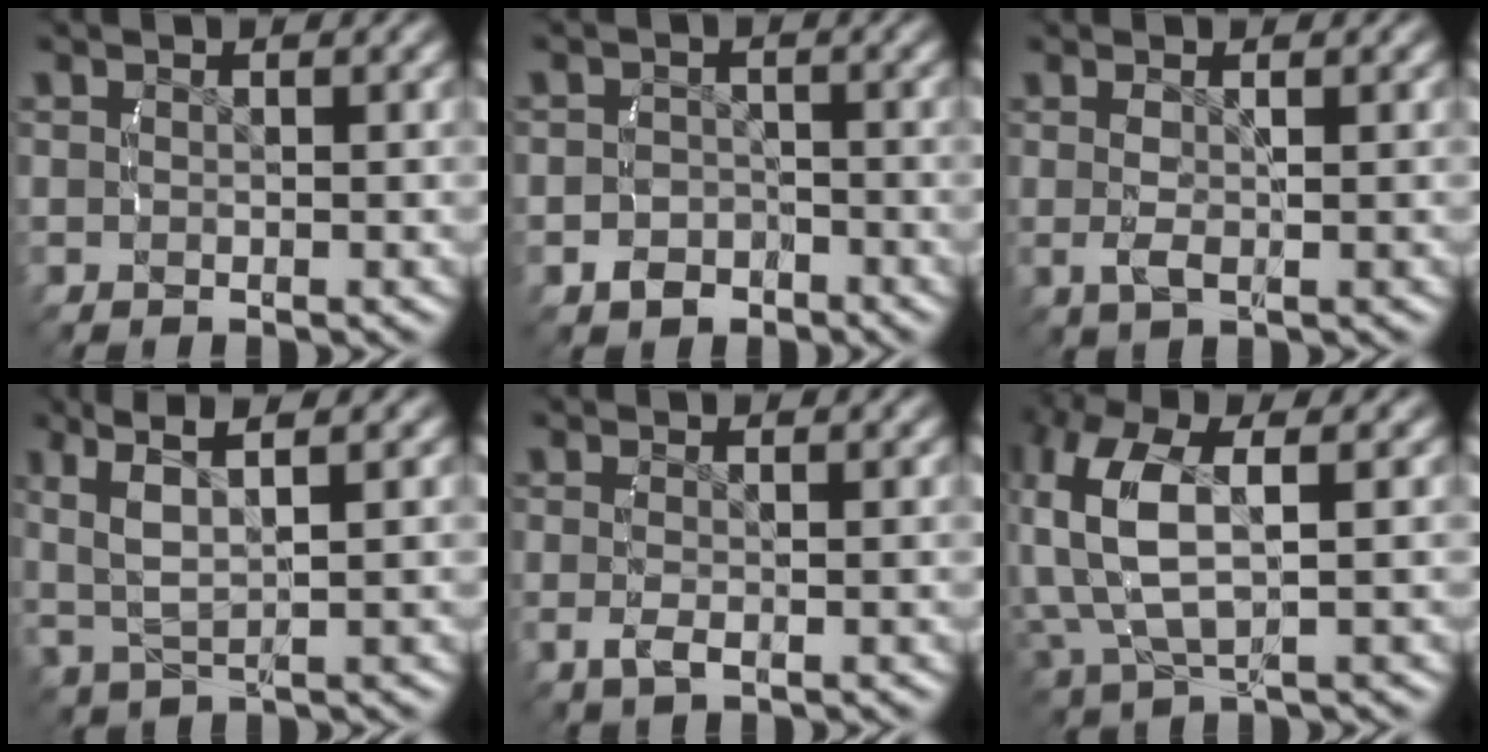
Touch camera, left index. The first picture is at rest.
{"total": 2.5, "force": [-1.6, 1.9, 0.1], "torque": [0.001, -0.005, -0.028]}
{"total": 2.0, "force": [0.1, 0.2, 2.0], "torque": [-0.048, -0.006, 0.009]}
{"total": 4.8, "force": [1.7, 2.0, 4.0], "torque": [-0.097, 0.008, 0.032]}
{"total": 1.8, "force": [-0.6, 0.1, 1.7], "torque": [-0.042, -0.010, -0.005]}
{"total": 7.4, "force": [1.0, 4.3, 5.9], "torque": [-0.163, -0.018, 0.032]}